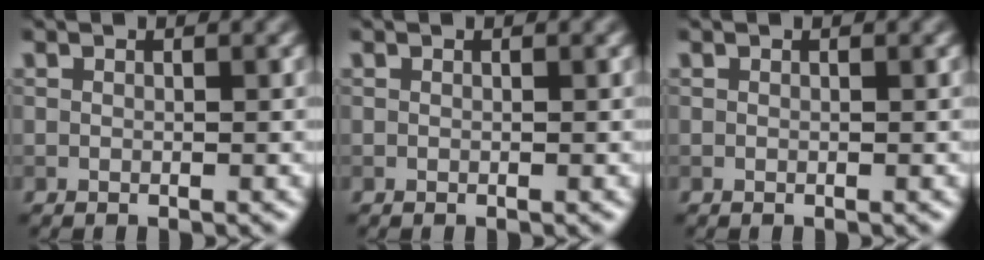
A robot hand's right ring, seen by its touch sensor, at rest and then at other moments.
{"total": 0.0}
{"total": 0.0}